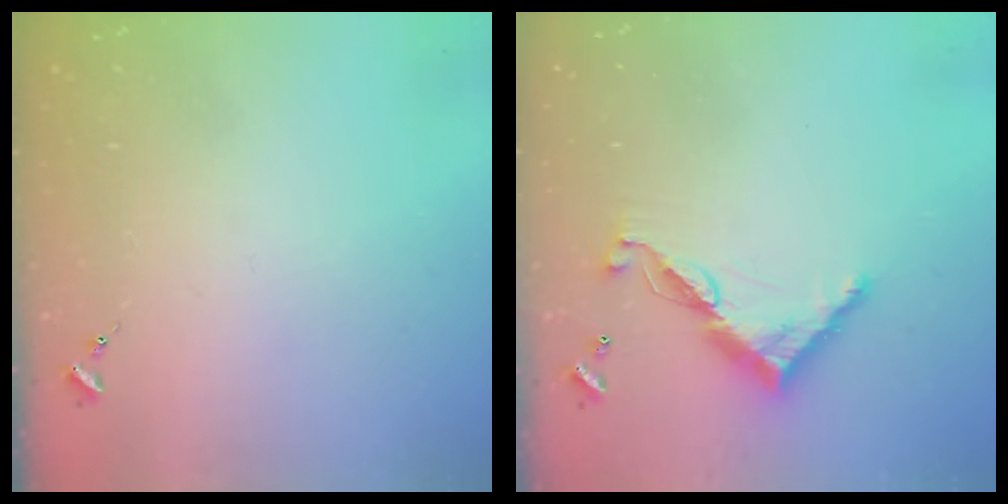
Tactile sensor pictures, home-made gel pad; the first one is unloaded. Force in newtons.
{"total": 11.0, "press": 11.0, "slide": 0.4}